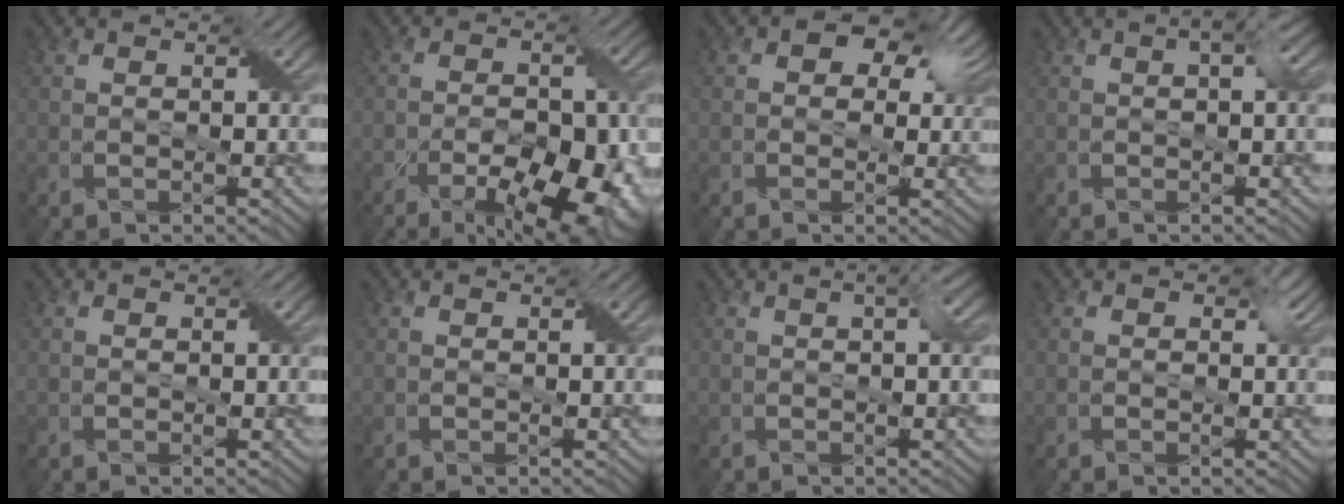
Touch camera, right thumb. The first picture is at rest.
{"total": 12.8, "force": [-7.1, 5.7, 8.9], "torque": [-0.097, -0.003, -0.085]}
{"total": 6.5, "force": [2.4, 4.6, 4.0], "torque": [-0.050, 0.019, 0.022]}
{"total": 2.5, "force": [0.6, 0.4, 2.4], "torque": [-0.043, 0.009, 0.007]}
{"total": 0.0}
{"total": 0.0}
{"total": 2.1, "force": [0.4, 0.1, 2.1], "torque": [-0.039, 0.010, 0.005]}
{"total": 1.5, "force": [0.3, 1.2, 0.8], "torque": [-0.013, -0.003, 0.002]}